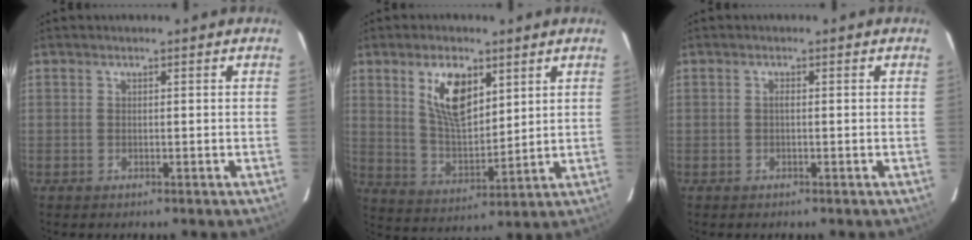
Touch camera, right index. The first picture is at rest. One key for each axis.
{"total": 10.4, "fx": 5.2, "fy": 4.4, "fz": 7.8, "tx": -0.144, "ty": 0.000, "tz": 0.111}
{"total": 0.6, "fx": -0.1, "fy": 0.3, "fz": 0.5, "tx": -0.010, "ty": 0.001, "tz": -0.003}